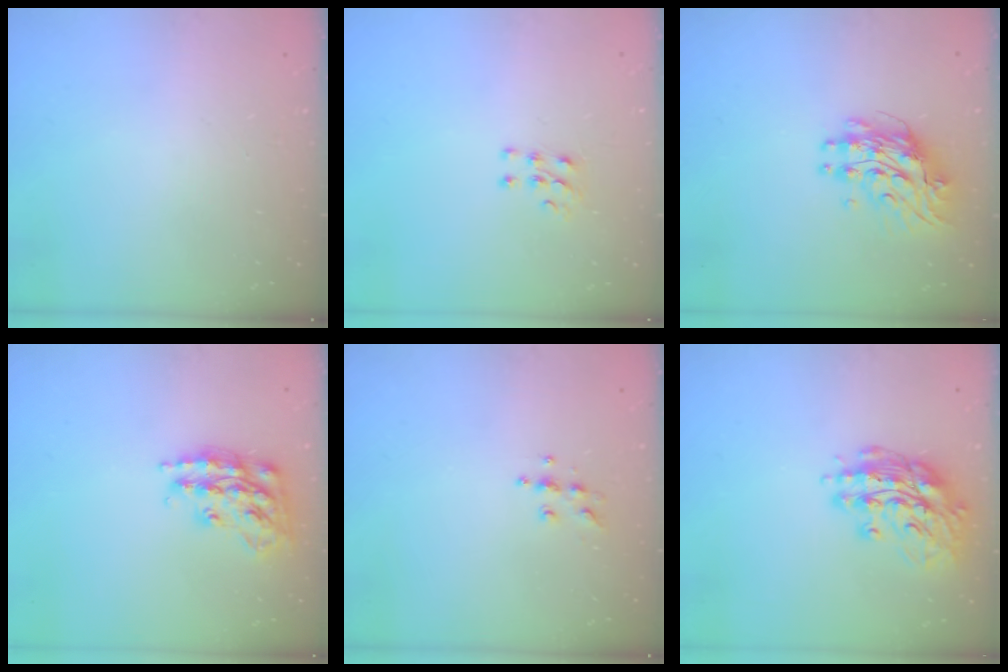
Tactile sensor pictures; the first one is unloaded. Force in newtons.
{"total": 5.5, "press": 5.4, "slide": 1.1}
{"total": 9.8, "press": 9.7, "slide": 0.8}
{"total": 17.9, "press": 17.8, "slide": 1.1}
{"total": 6.9, "press": 6.9, "slide": 0.4}
{"total": 15.2, "press": 15.2, "slide": 0.8}